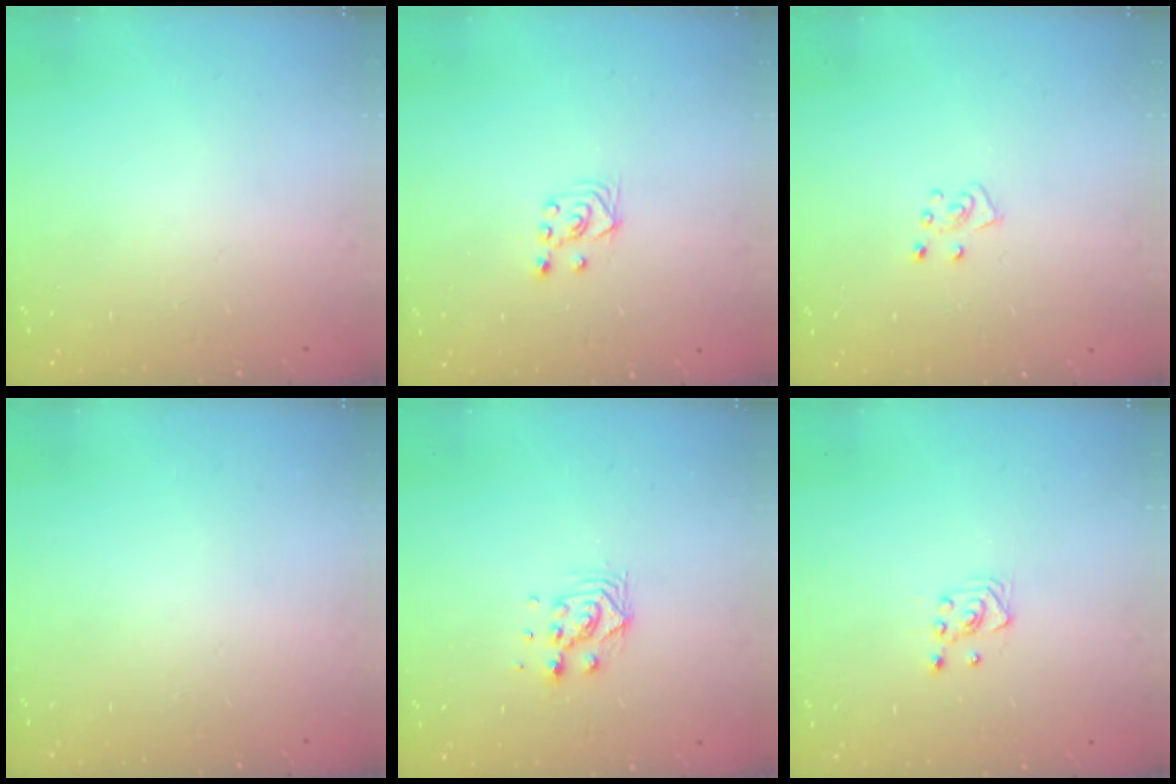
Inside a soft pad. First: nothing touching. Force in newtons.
{"total": 2.8, "press": 2.6, "slide": 1.1}
{"total": 4.2, "press": 4.2, "slide": 0.4}
{"total": 0.0}
{"total": 7.0, "press": 7.0, "slide": 0.5}
{"total": 3.0, "press": 2.6, "slide": 1.5}